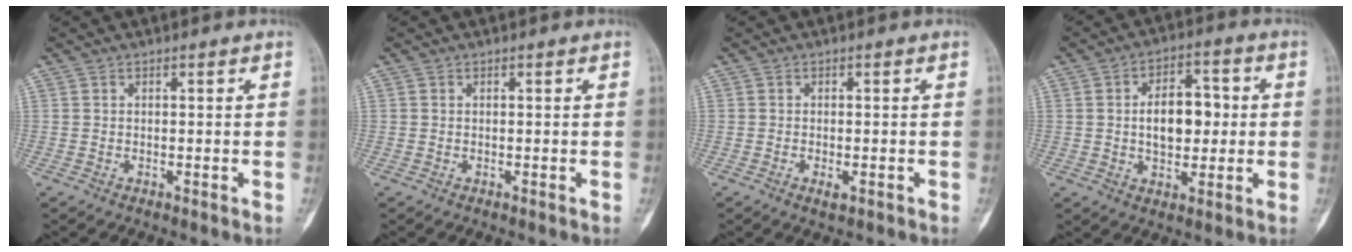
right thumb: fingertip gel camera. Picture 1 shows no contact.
{"total": 0.0}
{"total": 1.8, "force": [-0.8, 0.8, 1.4], "torque": [-0.023, 0.001, -0.011]}
{"total": 10.1, "force": [0.4, 6.2, 8.0], "torque": [-0.093, 0.016, 0.005]}